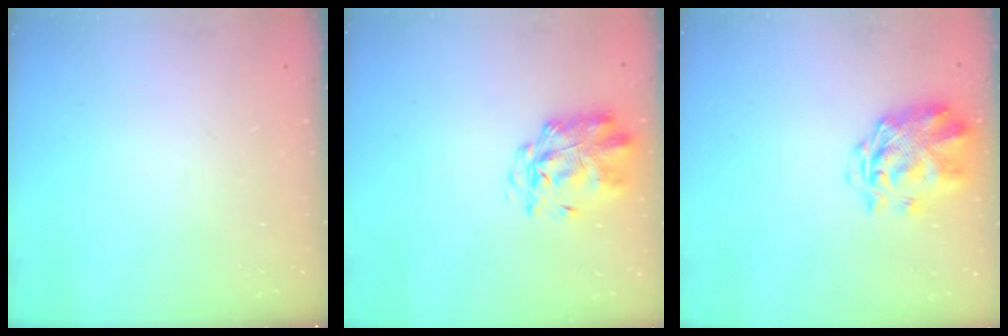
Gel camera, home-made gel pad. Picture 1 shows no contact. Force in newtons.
{"total": 3.1, "press": 3.0, "slide": 0.8}
{"total": 3.4, "press": 3.0, "slide": 1.6}